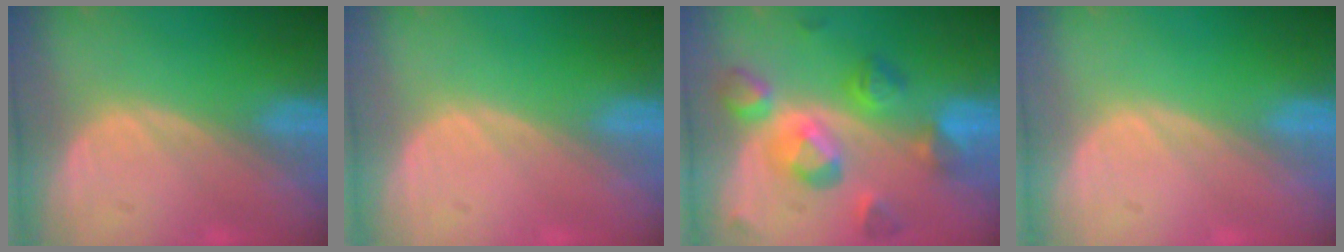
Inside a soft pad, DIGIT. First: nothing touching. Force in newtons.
{"total": 0.0}
{"total": 9.4, "press": 9.4, "slide": 0.6}
{"total": 0.0}